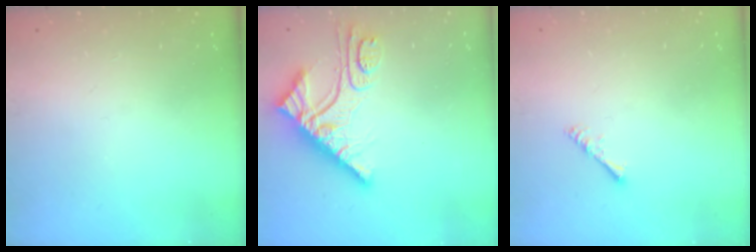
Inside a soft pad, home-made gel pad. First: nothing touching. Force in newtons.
{"total": 11.8, "press": 11.7, "slide": 0.9}
{"total": 2.2, "press": 2.1, "slide": 0.5}